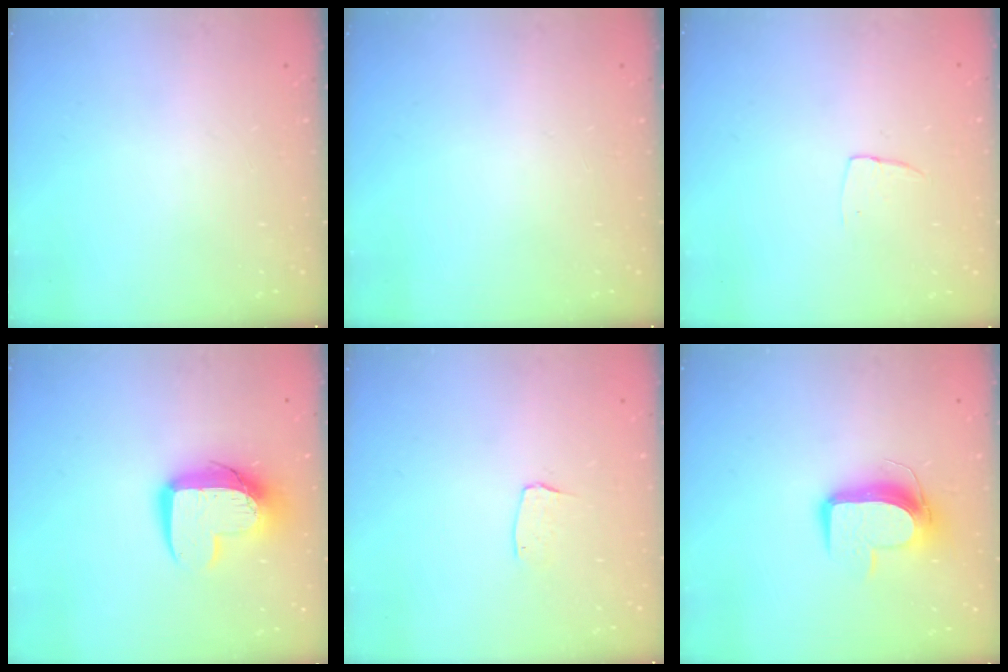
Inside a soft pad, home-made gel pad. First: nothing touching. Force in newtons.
{"total": 0.0}
{"total": 4.0, "press": 4.0, "slide": 0.2}
{"total": 12.3, "press": 12.3, "slide": 0.9}
{"total": 3.7, "press": 3.7, "slide": 0.2}
{"total": 11.1, "press": 11.0, "slide": 1.0}